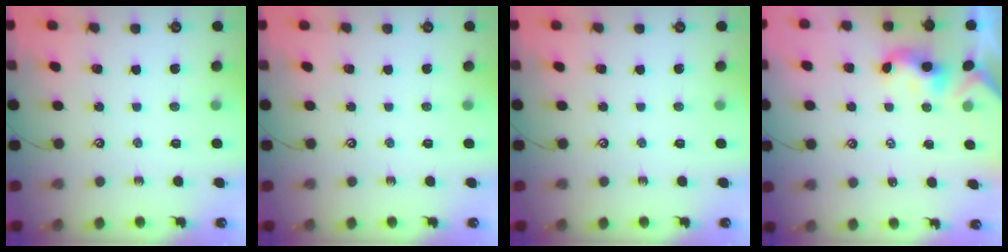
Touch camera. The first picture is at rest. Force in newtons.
{"total": 0.0}
{"total": 0.0}
{"total": 2.3, "press": 2.3, "slide": 0.2}